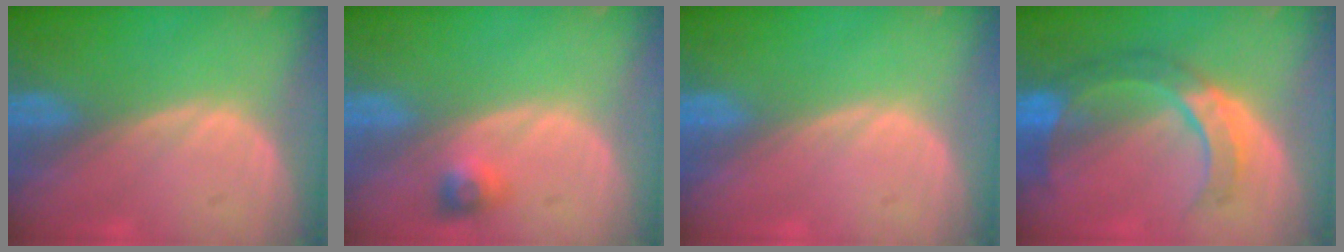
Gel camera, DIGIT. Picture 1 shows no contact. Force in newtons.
{"total": 2.6, "press": 2.4, "slide": 1.0}
{"total": 0.0}
{"total": 7.4, "press": 7.3, "slide": 1.0}